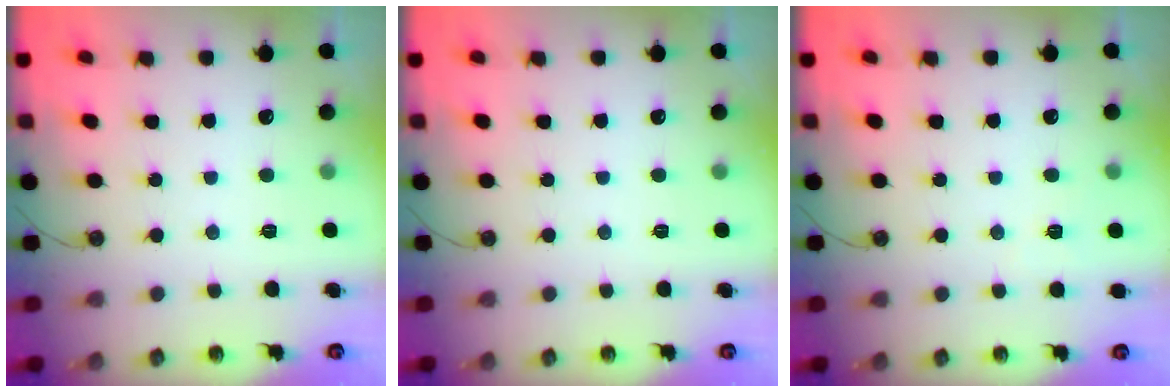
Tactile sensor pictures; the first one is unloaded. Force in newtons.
{"total": 0.0}
{"total": 2.8, "press": 2.8, "slide": 0.3}